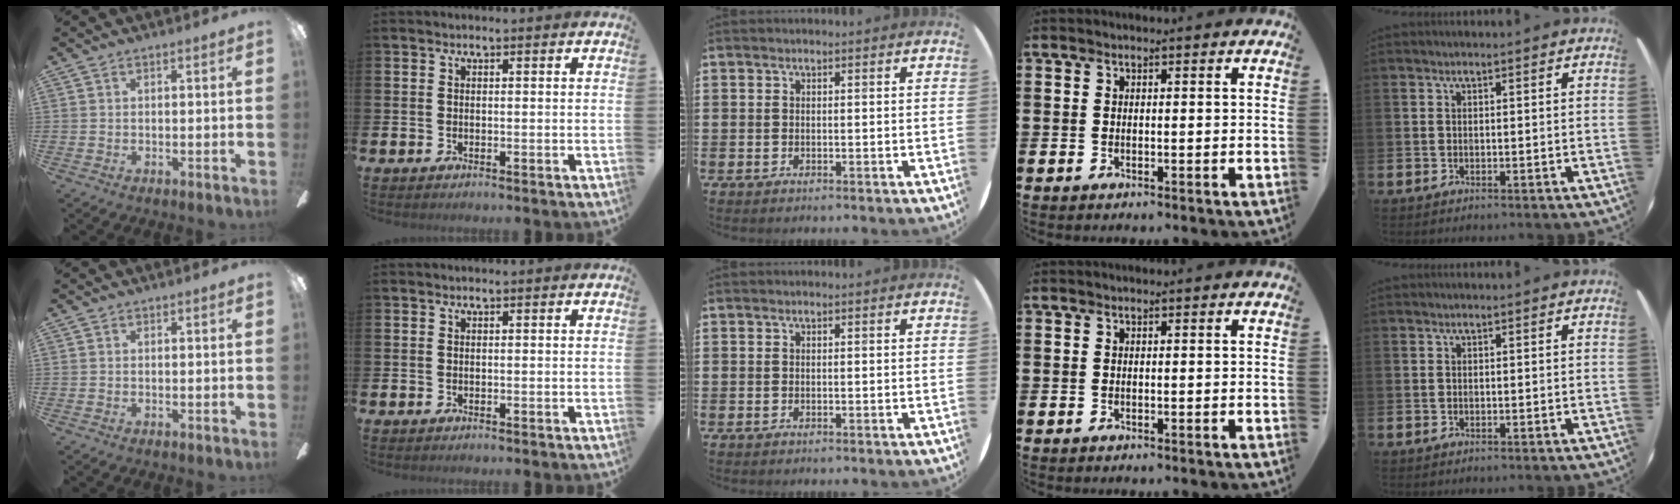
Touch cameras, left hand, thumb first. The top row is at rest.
{}